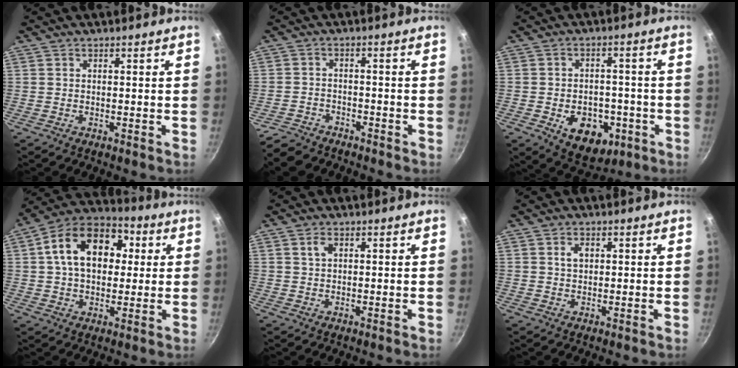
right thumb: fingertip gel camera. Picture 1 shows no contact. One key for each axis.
{"total": 5.3, "fx": -4.6, "fy": 2.5, "fz": 1.1, "tx": -0.027, "ty": 0.037, "tz": -0.083}
{"total": 12.0, "fx": -4.0, "fy": 8.4, "fz": 7.6, "tx": -0.068, "ty": 0.011, "tz": -0.043}
{"total": 17.3, "fx": 3.4, "fy": 11.9, "fz": 12.1, "tx": -0.168, "ty": 0.024, "tz": 0.037}
{"total": 1.9, "fx": 0.8, "fy": 1.2, "fz": 1.3, "tx": -0.019, "ty": 0.002, "tz": 0.014}
{"total": 2.3, "fx": 0.7, "fy": 1.6, "fz": 1.6, "tx": -0.020, "ty": 0.000, "tz": 0.012}